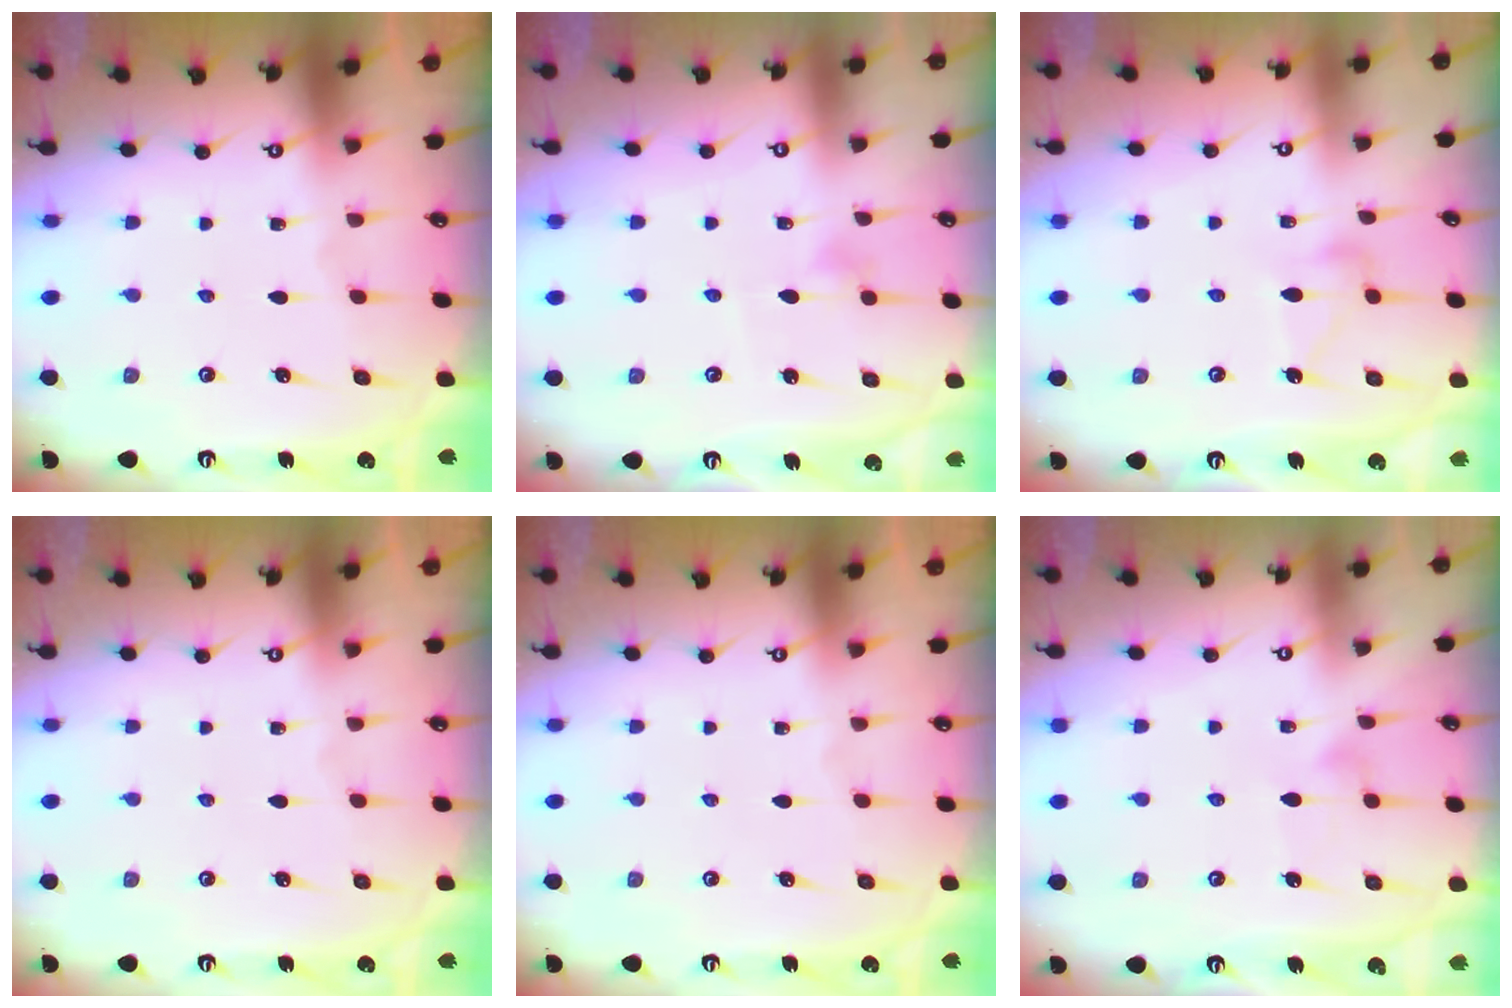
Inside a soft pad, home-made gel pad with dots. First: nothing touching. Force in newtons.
{"total": 4.7, "press": 4.7, "slide": 0.3}
{"total": 9.9, "press": 9.9, "slide": 0.4}
{"total": 0.0}
{"total": 0.0}
{"total": 6.6, "press": 6.6, "slide": 0.4}